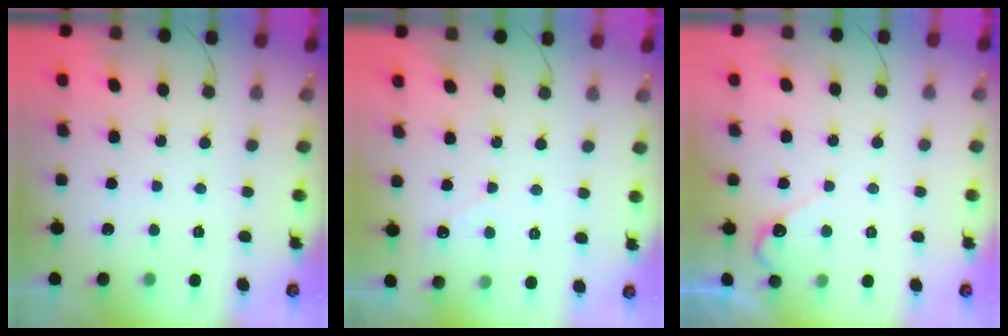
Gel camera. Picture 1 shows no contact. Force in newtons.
{"total": 1.6, "press": 1.6, "slide": 0.1}
{"total": 4.9, "press": 4.8, "slide": 0.4}